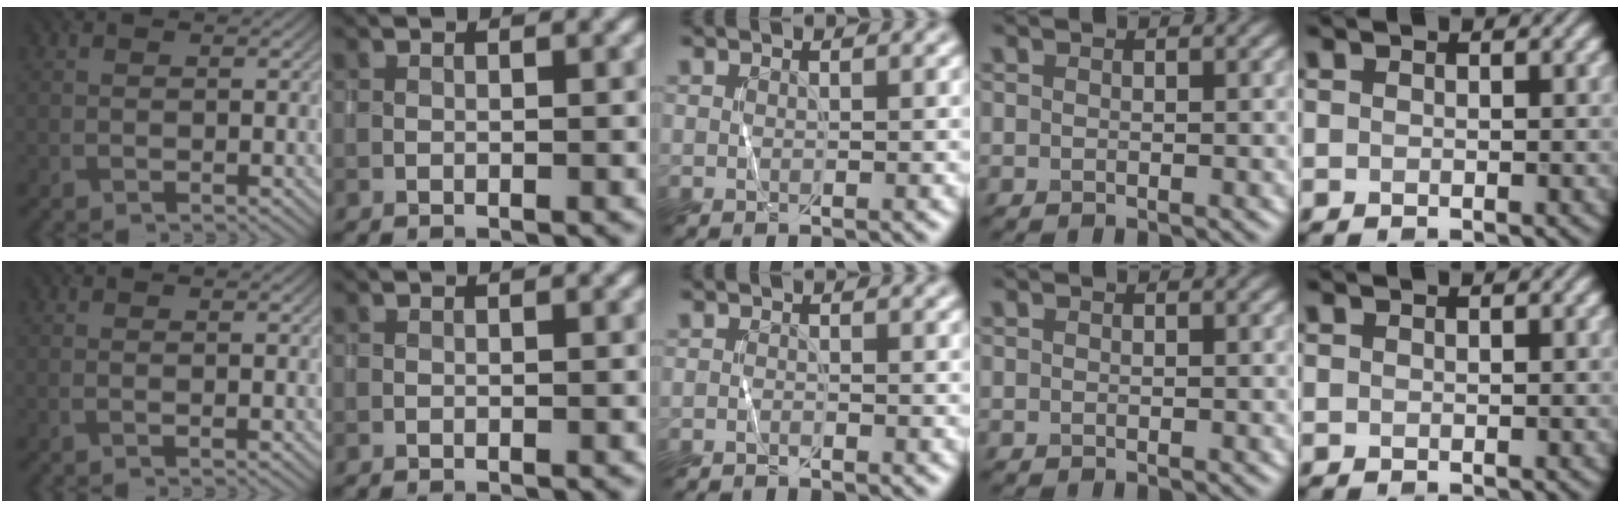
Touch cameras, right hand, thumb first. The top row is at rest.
{"middle": {"total": 0.7, "force": [-0.4, -0.2, -0.5], "torque": [0.012, 0.000, -0.007]}}